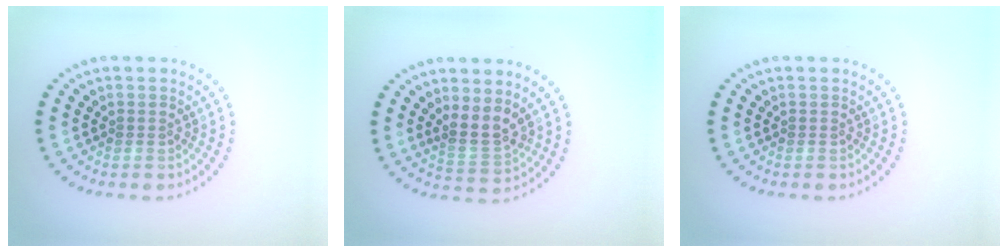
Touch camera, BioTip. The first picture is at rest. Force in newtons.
{"total": 2.4, "press": 2.0, "slide": 1.4}
{"total": 0.0}